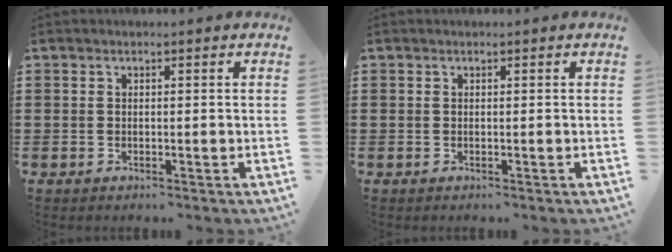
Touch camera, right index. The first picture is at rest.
{"total": 0.0}